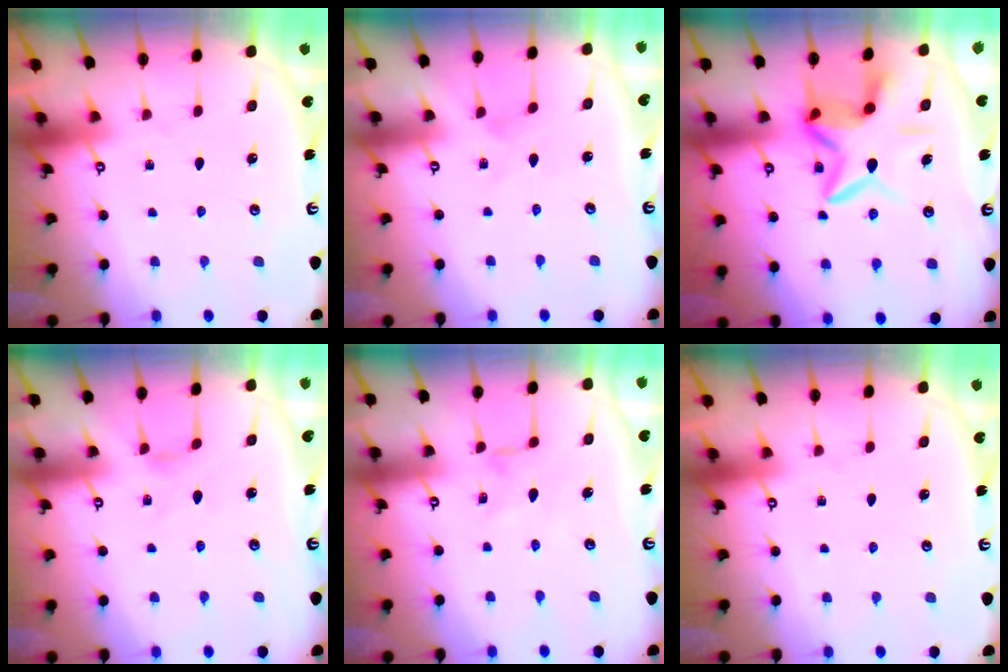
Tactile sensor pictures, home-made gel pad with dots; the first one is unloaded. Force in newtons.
{"total": 0.0}
{"total": 9.7, "press": 9.6, "slide": 0.7}
{"total": 2.0, "press": 2.0, "slide": 0.3}
{"total": 2.0, "press": 1.9, "slide": 0.4}
{"total": 0.0}